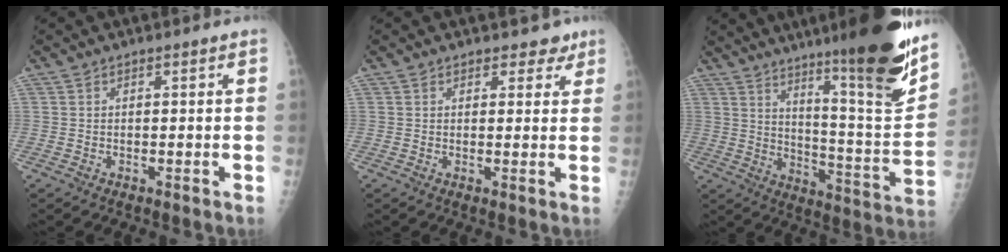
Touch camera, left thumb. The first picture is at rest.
{"total": 3.2, "force": [2.5, 1.9, 0.5], "torque": [0.021, -0.014, 0.023]}
{"total": 24.1, "force": [15.9, 2.7, 17.9], "torque": [-0.242, -0.087, 0.242]}